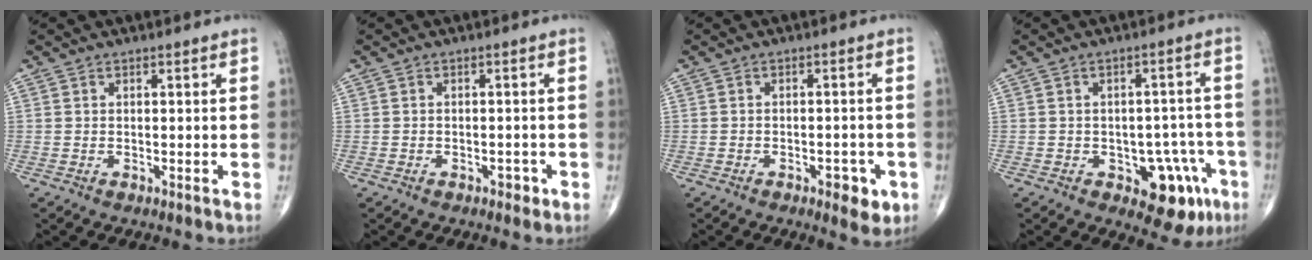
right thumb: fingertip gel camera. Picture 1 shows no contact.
{"total": 1.6, "force": [-0.9, 1.0, 0.8], "torque": [-0.008, 0.004, -0.013]}
{"total": 4.8, "force": [-2.2, 2.2, 3.7], "torque": [-0.033, 0.007, -0.025]}
{"total": 10.2, "force": [-4.6, 5.8, 7.0], "torque": [-0.044, 0.031, -0.051]}